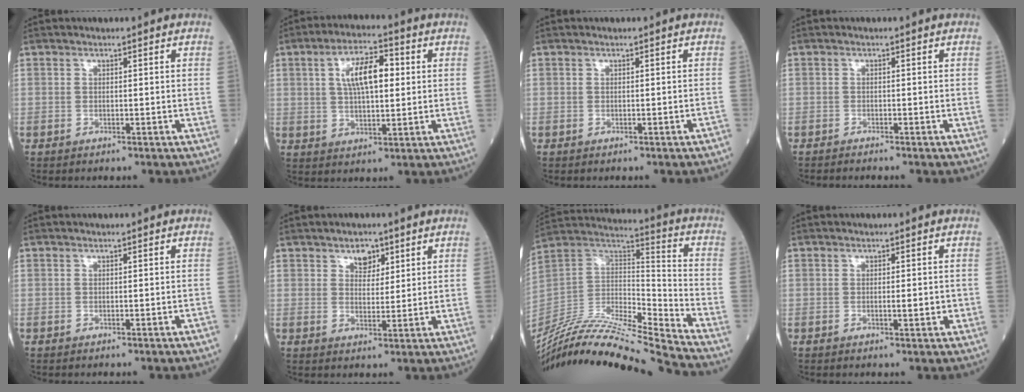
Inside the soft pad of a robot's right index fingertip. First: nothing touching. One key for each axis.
{"total": 8.7, "fx": 2.1, "fy": 3.1, "fz": 7.8, "tx": -0.143, "ty": 0.017, "tz": 0.036}
{"total": 0.7, "fx": -0.6, "fy": 0.1, "fz": 0.4, "tx": -0.004, "ty": 0.000, "tz": -0.006}
{"total": 1.4, "fx": -1.3, "fy": -0.2, "fz": 0.4, "tx": -0.008, "ty": 0.000, "tz": -0.021}
{"total": 0.0}
{"total": 3.4, "fx": 2.1, "fy": 2.0, "fz": 1.7, "tx": -0.022, "ty": 0.001, "tz": 0.035}
{"total": 23.8, "fx": -22.0, "fy": -1.1, "fz": 9.1, "tx": -0.203, "ty": -0.005, "tz": -0.386}
{"total": 1.7, "fx": -0.3, "fy": 0.3, "fz": 1.6, "tx": -0.024, "ty": 0.000, "tz": -0.003}